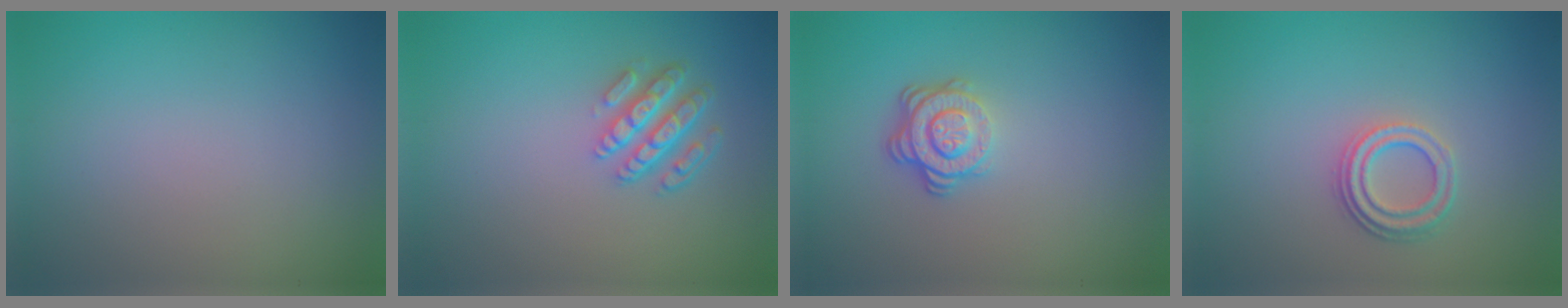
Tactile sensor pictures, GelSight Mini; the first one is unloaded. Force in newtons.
{"total": 4.5, "press": 3.5, "slide": 2.9}
{"total": 3.7, "press": 2.7, "slide": 2.5}
{"total": 3.1, "press": 2.4, "slide": 2.0}